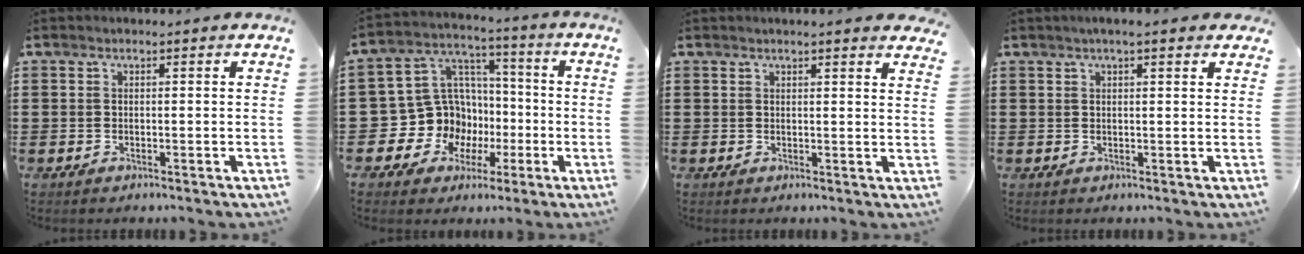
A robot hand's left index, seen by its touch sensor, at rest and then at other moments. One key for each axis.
{"total": 11.1, "fx": -1.9, "fy": 10.7, "fz": 2.3, "tx": -0.091, "ty": -0.005, "tz": -0.023}
{"total": 1.9, "fx": 1.8, "fy": -0.1, "fz": 0.7, "tx": -0.010, "ty": -0.003, "tz": 0.031}
{"total": 2.4, "fx": 1.8, "fy": 0.1, "fz": 1.6, "tx": -0.034, "ty": 0.005, "tz": 0.032}